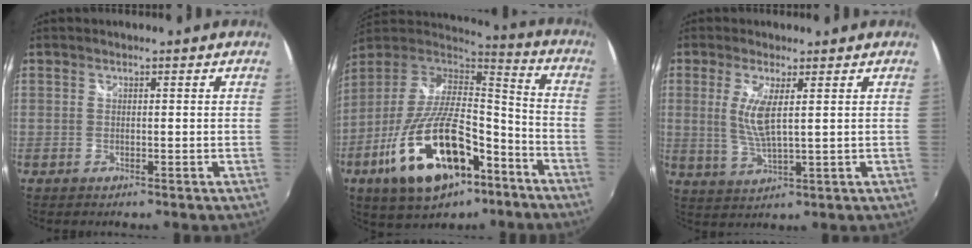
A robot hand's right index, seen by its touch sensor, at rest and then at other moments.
{"total": 24.3, "force": [-12.0, 11.0, 18.1], "torque": [-0.347, -0.020, -0.191]}
{"total": 6.1, "force": [1.3, 1.0, 5.9], "torque": [-0.123, -0.011, 0.027]}